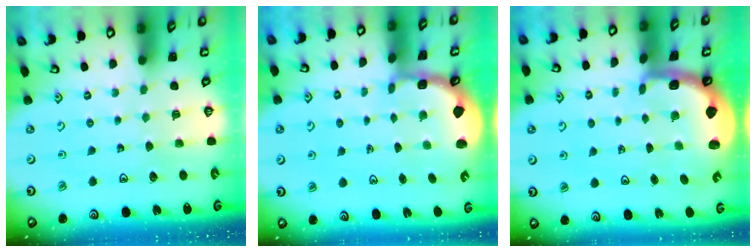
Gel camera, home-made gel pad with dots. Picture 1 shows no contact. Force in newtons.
{"total": 1.7, "press": 1.6, "slide": 0.5}
{"total": 2.7, "press": 2.2, "slide": 1.5}